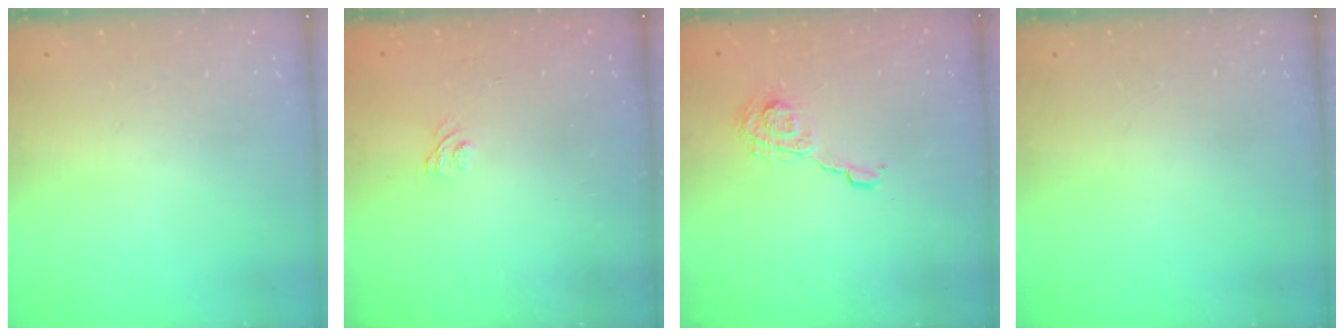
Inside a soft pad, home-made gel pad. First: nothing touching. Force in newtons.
{"total": 1.6, "press": 1.0, "slide": 1.2}
{"total": 7.0, "press": 7.0, "slide": 0.3}
{"total": 0.0}